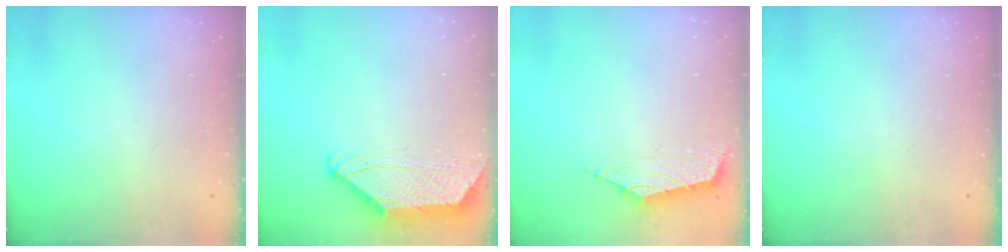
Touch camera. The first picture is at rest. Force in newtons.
{"total": 1.6, "press": 1.5, "slide": 0.6}
{"total": 1.8, "press": 1.6, "slide": 0.6}
{"total": 0.0}